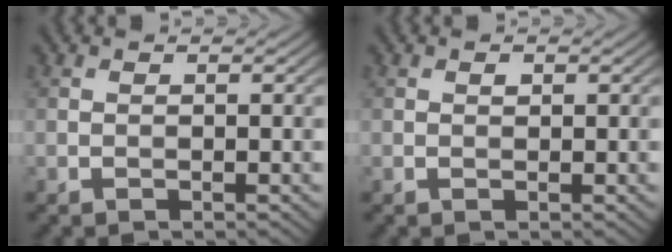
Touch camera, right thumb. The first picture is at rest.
{"total": 0.5, "force": [0.2, 0.4, 0.3], "torque": [-0.003, -0.002, 0.003]}